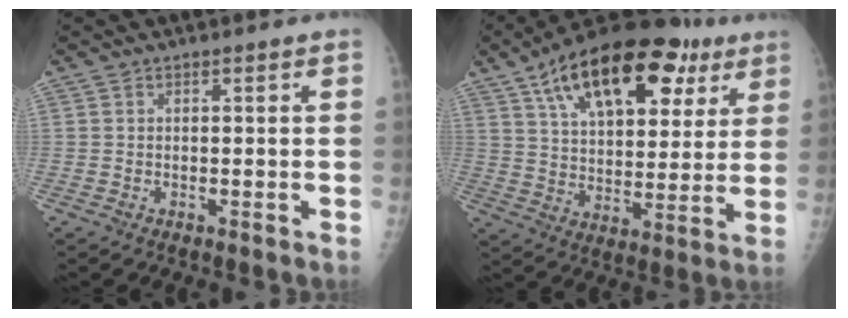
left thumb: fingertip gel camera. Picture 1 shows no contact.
{"total": 25.1, "force": [12.5, 12.6, 17.7], "torque": [-0.244, -0.004, 0.197]}